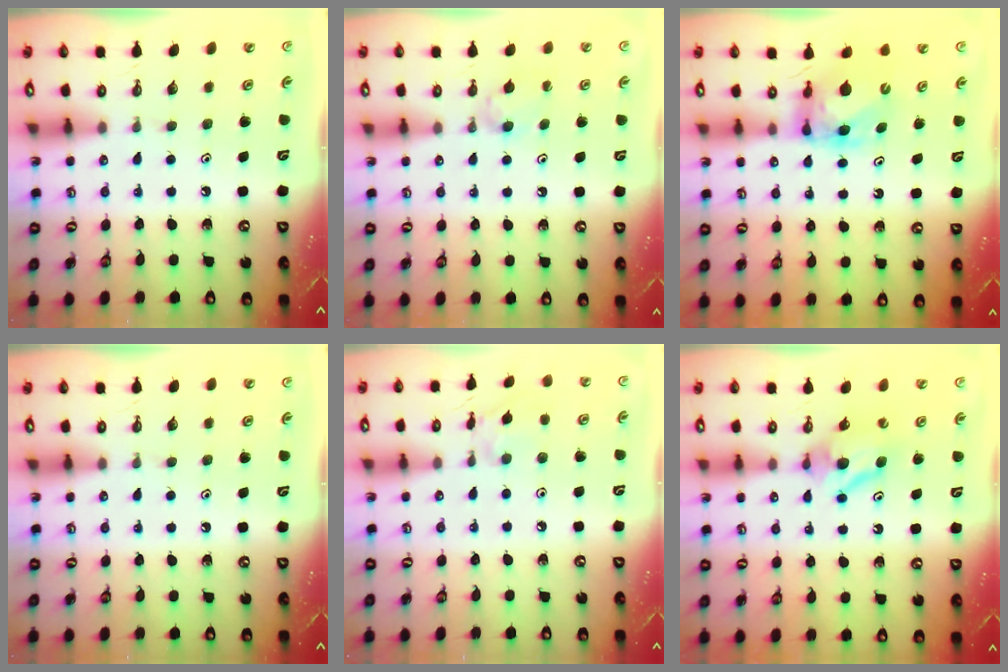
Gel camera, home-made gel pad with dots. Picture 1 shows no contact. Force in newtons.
{"total": 5.8, "press": 5.8, "slide": 0.7}
{"total": 6.3, "press": 6.3, "slide": 0.3}
{"total": 0.0}
{"total": 5.7, "press": 5.6, "slide": 0.4}
{"total": 8.3, "press": 8.3, "slide": 0.3}